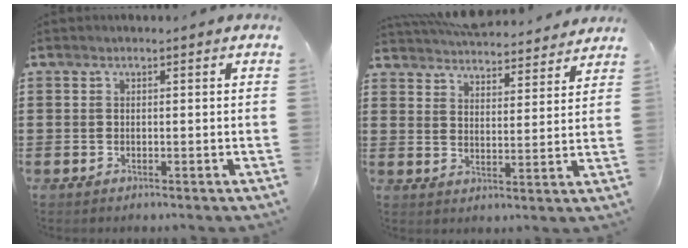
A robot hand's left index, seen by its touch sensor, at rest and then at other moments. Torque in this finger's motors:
{"motor_torque": [0.02, 0.01, 0.52, 0.13]}